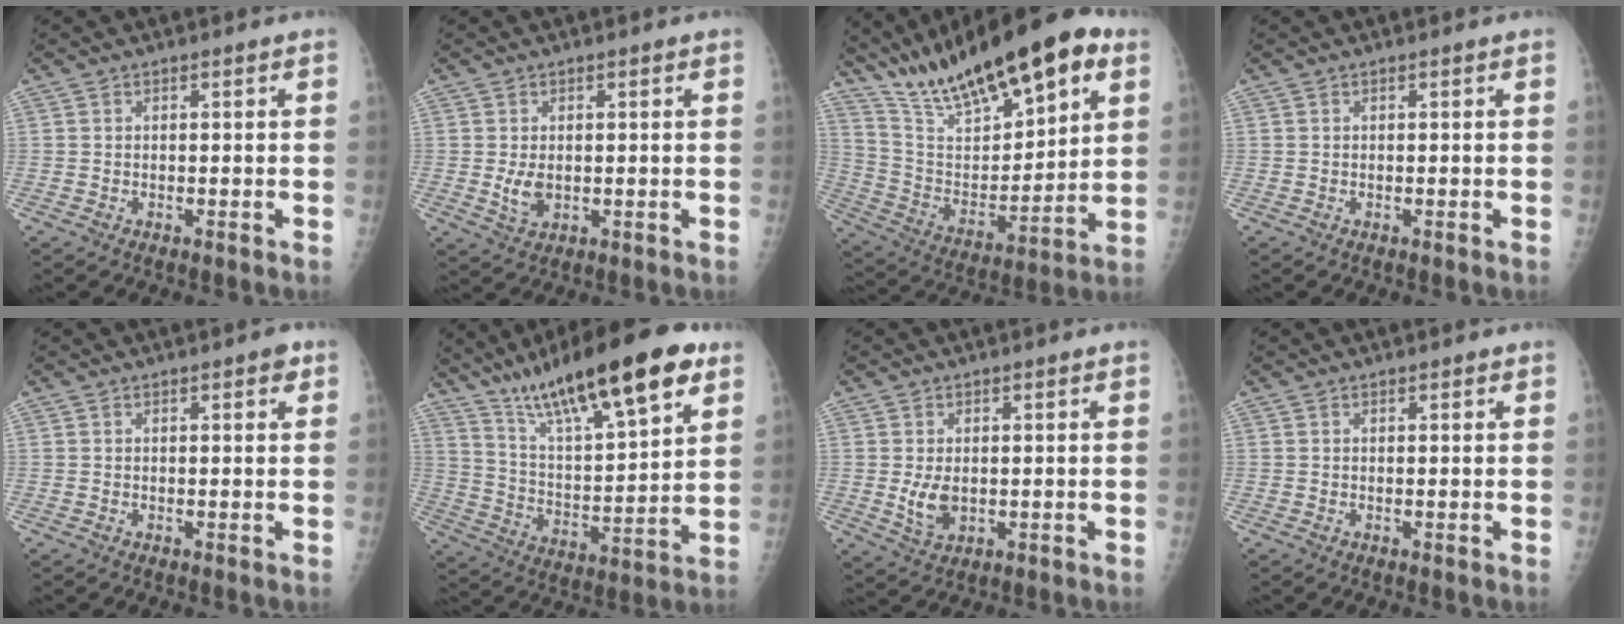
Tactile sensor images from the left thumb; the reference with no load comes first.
{"total": 3.7, "force": [-0.1, 2.5, 2.8], "torque": [-0.044, -0.008, 0.005]}
{"total": 25.7, "force": [16.6, 8.6, 17.6], "torque": [-0.252, -0.036, 0.288]}
{"total": 0.0}
{"total": 1.9, "force": [1.0, 0.7, 1.4], "torque": [-0.011, -0.001, 0.010]}
{"total": 24.8, "force": [15.5, 6.0, 18.4], "torque": [-0.284, -0.042, 0.262]}
{"total": 4.5, "force": [0.0, 3.0, 3.4], "torque": [-0.055, -0.010, 0.008]}
{"total": 0.5, "force": [0.4, 0.3, 0.3], "torque": [-0.002, -0.002, 0.004]}